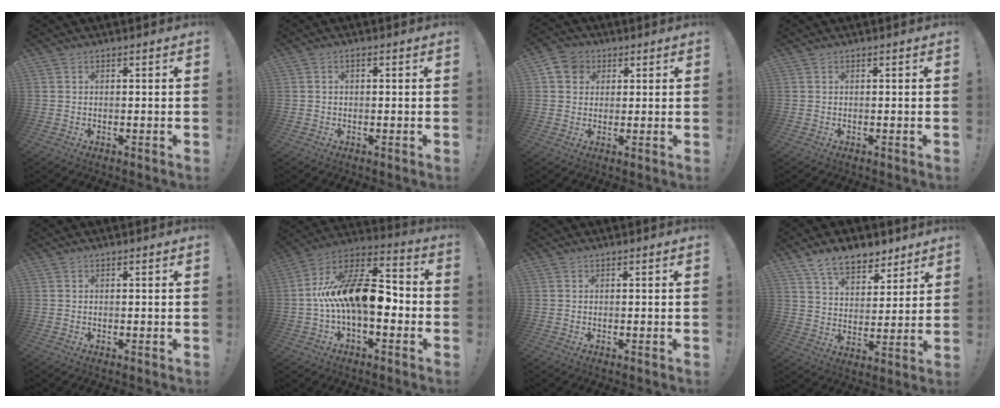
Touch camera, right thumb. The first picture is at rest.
{"total": 1.1, "force": [-0.4, 0.7, 0.7], "torque": [-0.011, 0.003, -0.008]}
{"total": 6.7, "force": [2.7, 5.8, 2.2], "torque": [-0.035, -0.003, 0.054]}
{"total": 0.0}
{"total": 0.0}
{"total": 19.4, "force": [-1.3, 9.8, 16.7], "torque": [-0.292, 0.012, -0.017]}
{"total": 0.0}
{"total": 11.5, "force": [8.6, 6.1, 4.7], "torque": [-0.073, -0.053, 0.163]}